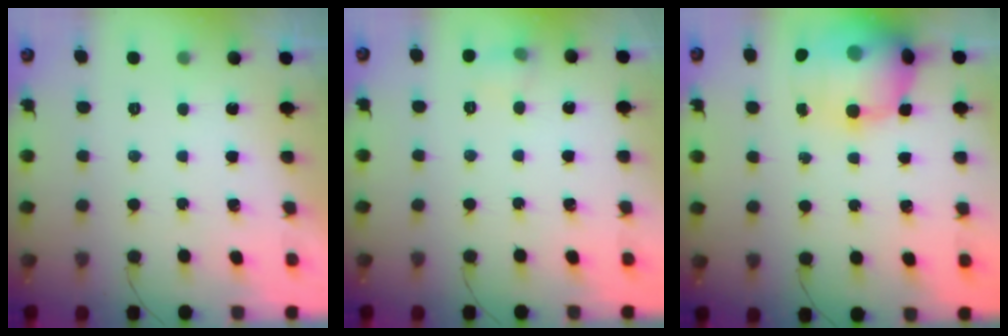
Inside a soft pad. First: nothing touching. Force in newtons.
{"total": 6.4, "press": 6.1, "slide": 1.9}
{"total": 20.0, "press": 17.8, "slide": 9.1}